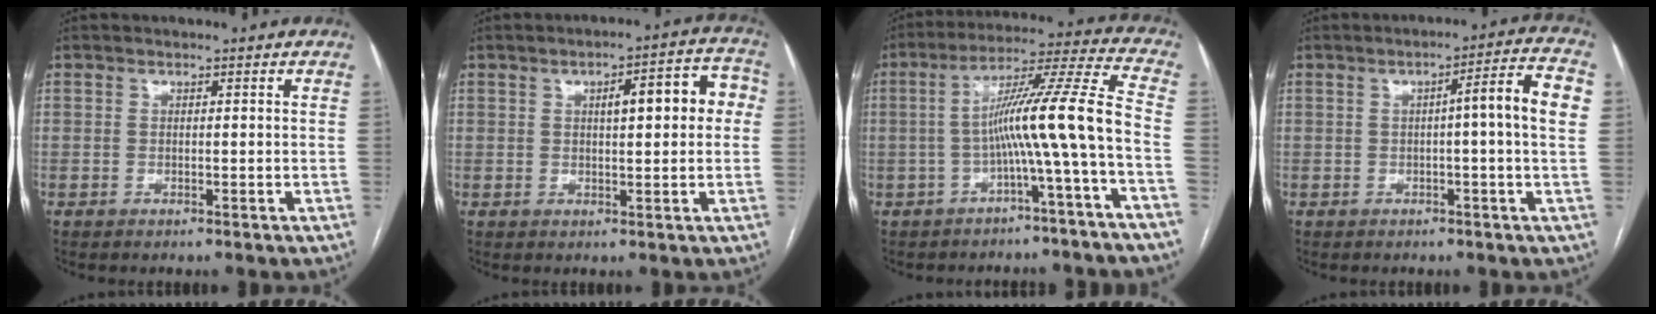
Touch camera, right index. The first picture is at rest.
{"total": 8.3, "force": [1.4, 2.3, 7.8], "torque": [-0.098, 0.034, 0.015]}
{"total": 10.5, "force": [-2.7, -1.8, 10.0], "torque": [-0.167, 0.027, -0.044]}
{"total": 7.7, "force": [0.6, -0.3, 7.7], "torque": [-0.102, 0.016, 0.002]}